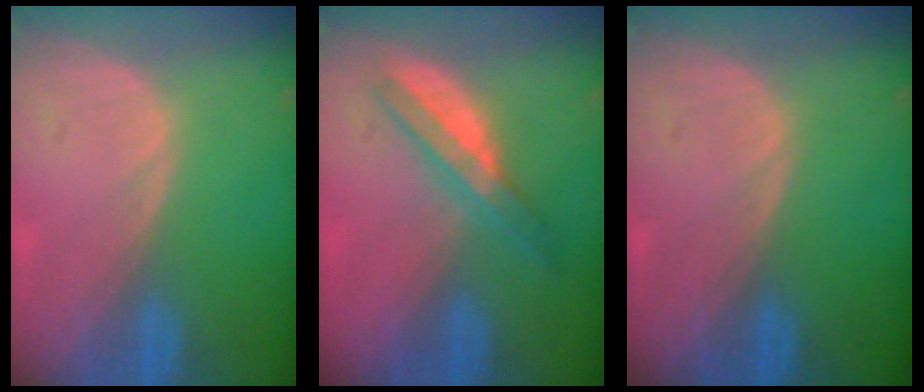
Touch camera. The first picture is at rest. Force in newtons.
{"total": 5.0, "press": 4.9, "slide": 0.9}
{"total": 0.0}